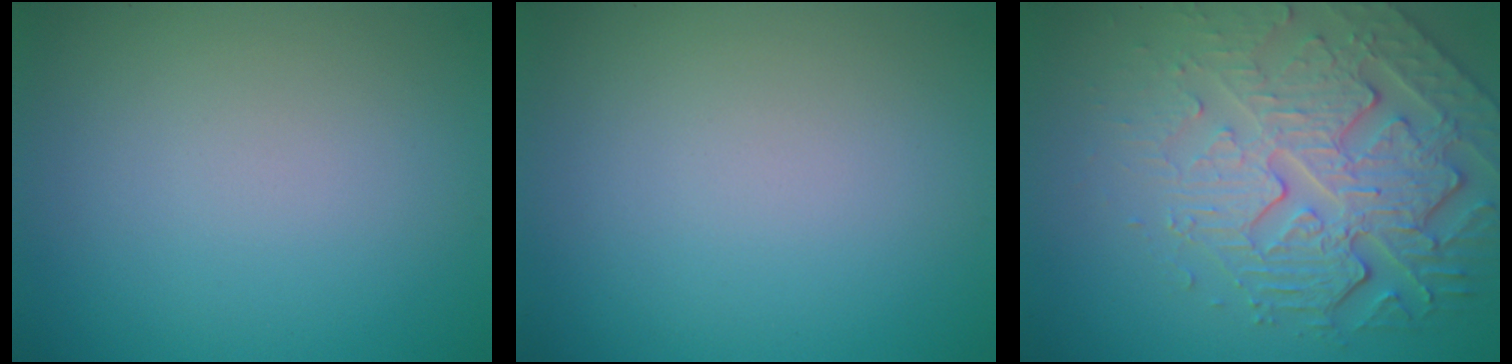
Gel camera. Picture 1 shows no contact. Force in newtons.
{"total": 0.0}
{"total": 6.3, "press": 5.3, "slide": 3.5}